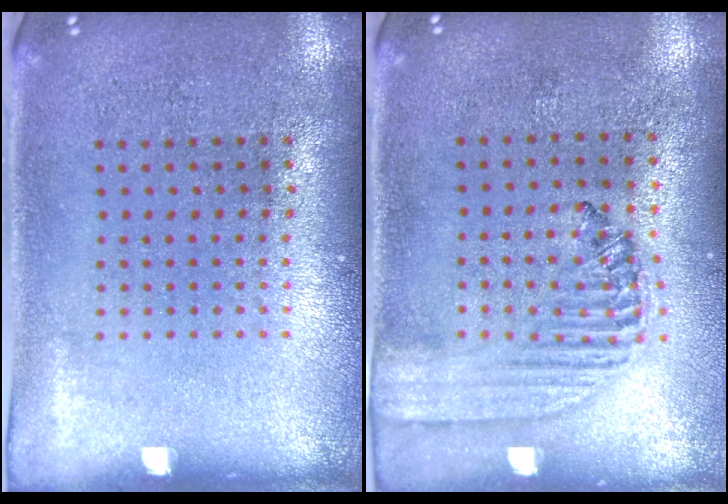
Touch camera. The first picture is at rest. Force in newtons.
{"total": 1.4, "press": 1.3, "slide": 0.5}